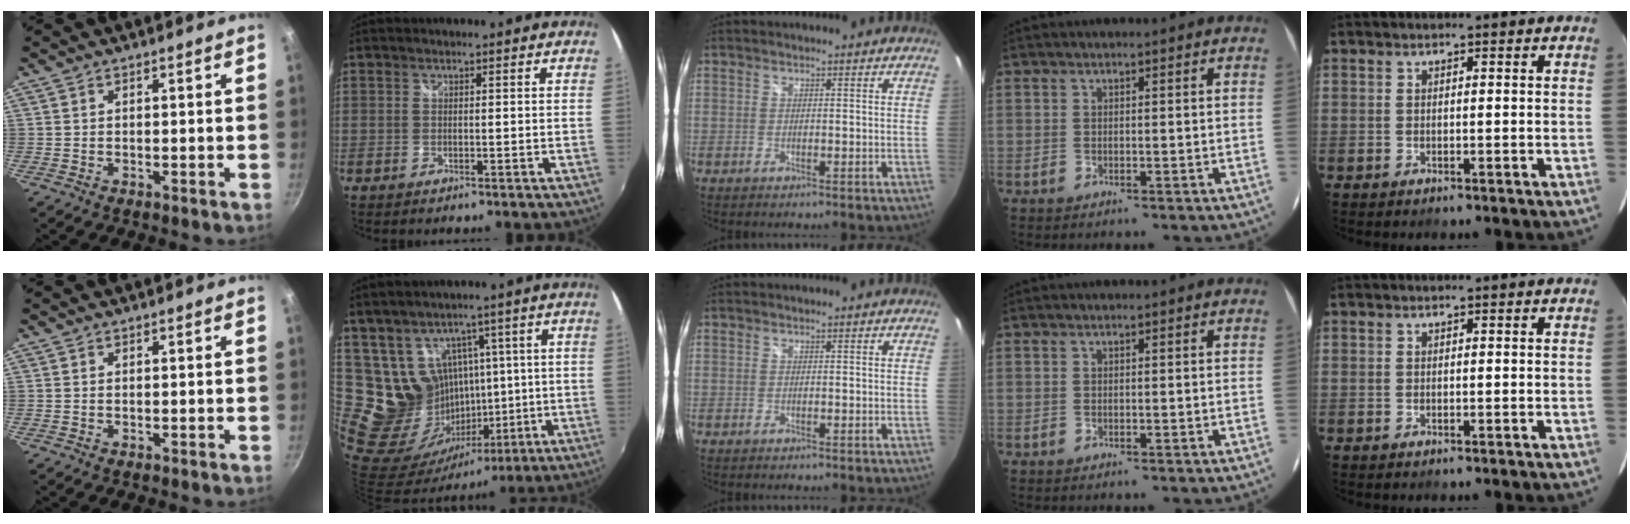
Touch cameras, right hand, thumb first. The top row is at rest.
{"index": {"total": 16.5, "force": [6.5, 14.3, 5.0], "torque": [-0.125, 0.019, 0.155]}}